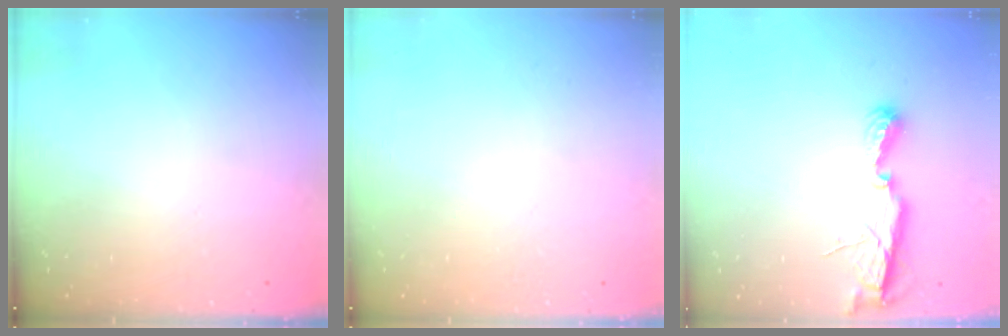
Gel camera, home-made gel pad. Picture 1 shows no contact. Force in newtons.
{"total": 0.0}
{"total": 7.0, "press": 7.0, "slide": 0.5}